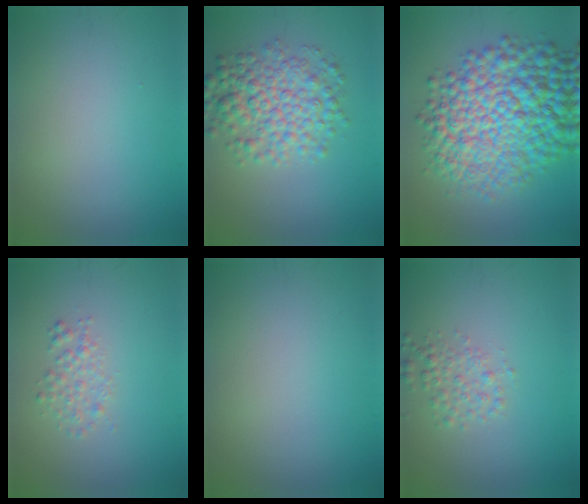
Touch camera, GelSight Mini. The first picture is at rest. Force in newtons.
{"total": 5.8, "press": 5.8, "slide": 0.0}
{"total": 12.5, "press": 12.5, "slide": 0.2}
{"total": 1.6, "press": 1.6, "slide": 0.1}
{"total": 0.0}
{"total": 2.1, "press": 2.1, "slide": 0.0}